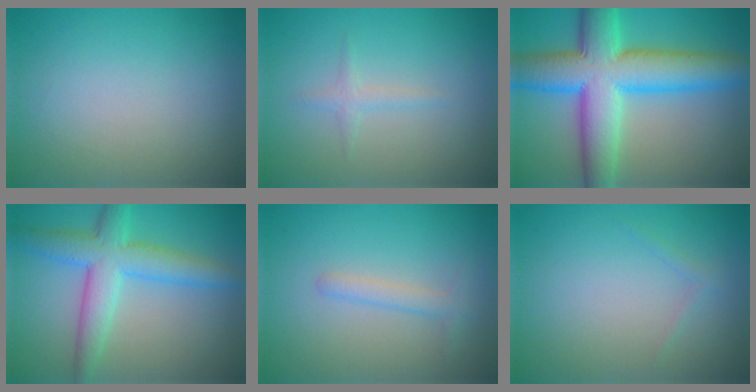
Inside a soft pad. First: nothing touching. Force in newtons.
{"total": 1.0, "press": 1.0, "slide": 0.1}
{"total": 10.9, "press": 10.9, "slide": 0.2}
{"total": 5.5, "press": 5.5, "slide": 0.0}
{"total": 1.8, "press": 1.8, "slide": 0.2}
{"total": 0.7, "press": 0.7, "slide": 0.1}